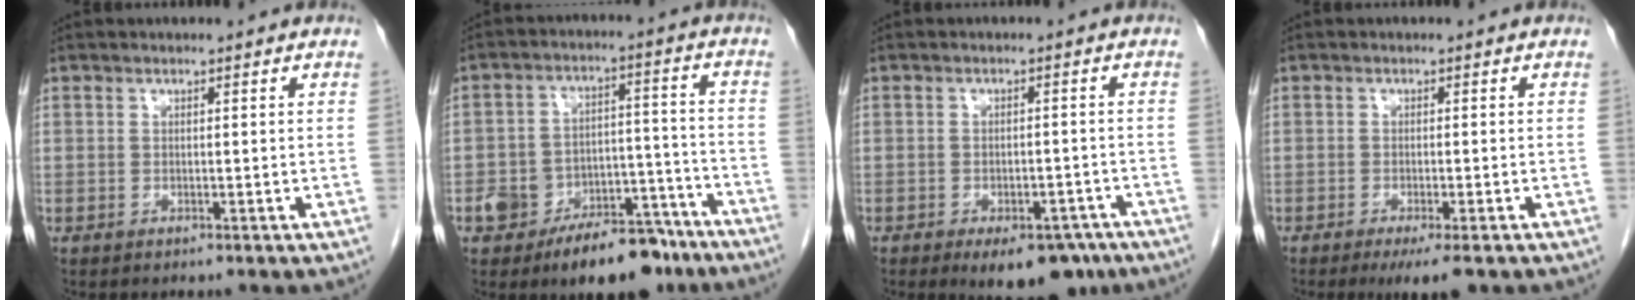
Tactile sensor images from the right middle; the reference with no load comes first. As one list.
[{"total": 12.6, "force": [-8.8, 5.9, 6.8], "torque": [-0.087, 0.029, -0.131]}, {"total": 9.6, "force": [-6.5, 4.6, 5.3], "torque": [-0.058, 0.004, -0.088]}, {"total": 4.8, "force": [-3.2, 0.7, 3.5], "torque": [-0.046, -0.013, -0.044]}]